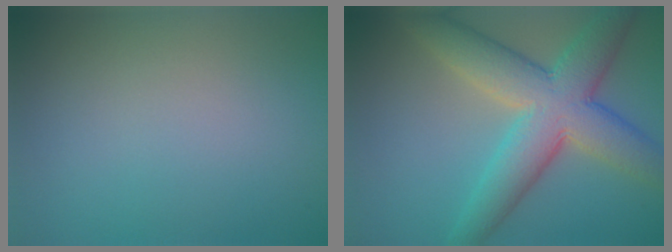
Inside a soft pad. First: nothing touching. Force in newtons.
{"total": 8.8, "press": 8.8, "slide": 0.3}